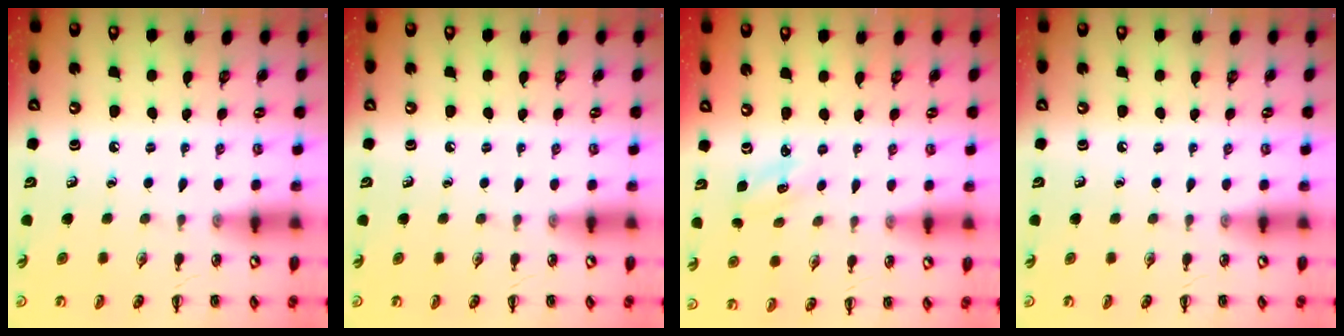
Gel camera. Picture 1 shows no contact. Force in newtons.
{"total": 0.0}
{"total": 1.6, "press": 1.5, "slide": 0.5}
{"total": 0.0}